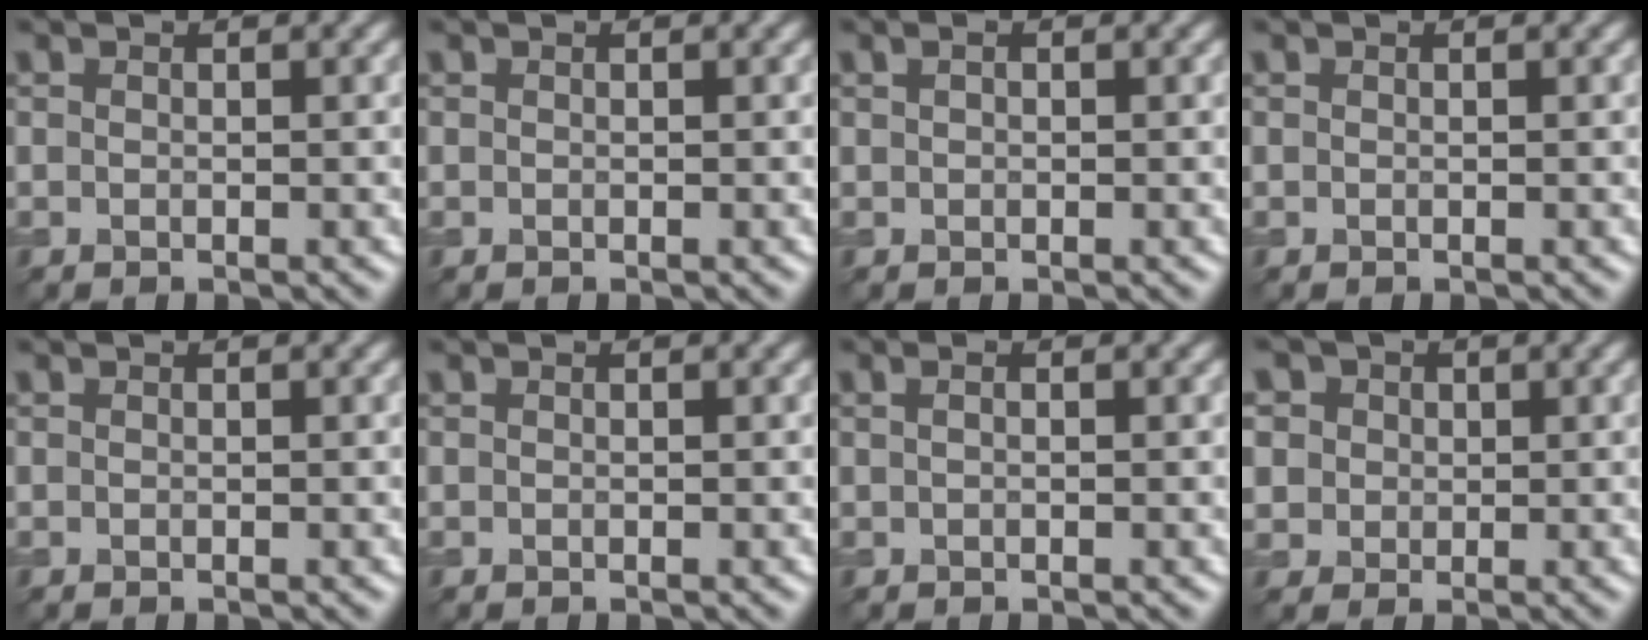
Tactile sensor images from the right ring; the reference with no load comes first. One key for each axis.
{"total": 0.0}
{"total": 0.5, "fx": 0.2, "fy": 0.3, "fz": 0.3, "tx": -0.008, "ty": 0.001, "tz": 0.003}
{"total": 0.0}
{"total": 0.0}
{"total": 0.0}
{"total": 1.0, "fx": 0.4, "fy": 0.5, "fz": 0.7, "tx": -0.013, "ty": -0.004, "tz": 0.001}
{"total": 6.4, "fx": 3.0, "fy": 5.1, "fz": 2.4, "tx": -0.053, "ty": 0.021, "tz": 0.032}